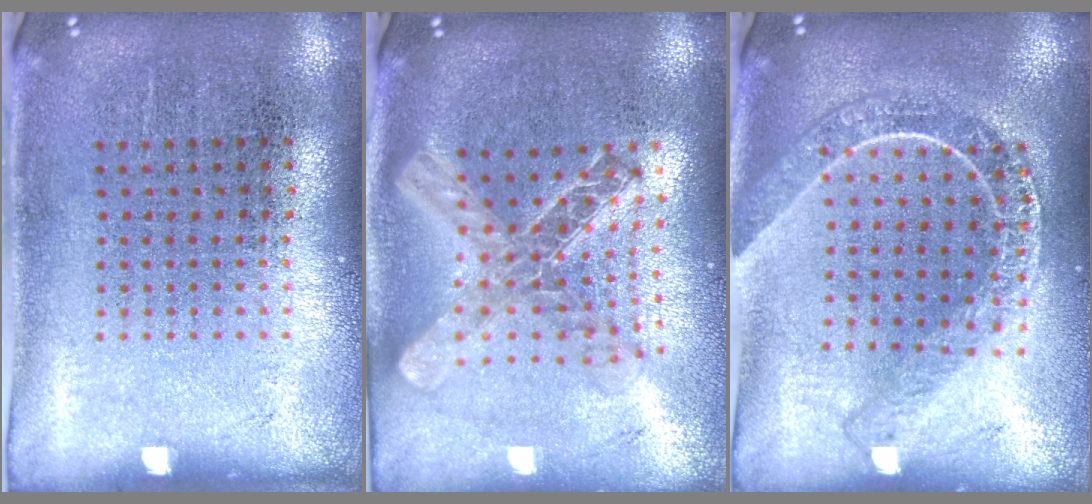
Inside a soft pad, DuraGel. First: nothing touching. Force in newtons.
{"total": 2.1, "press": 1.7, "slide": 1.3}
{"total": 2.1, "press": 1.9, "slide": 1.0}